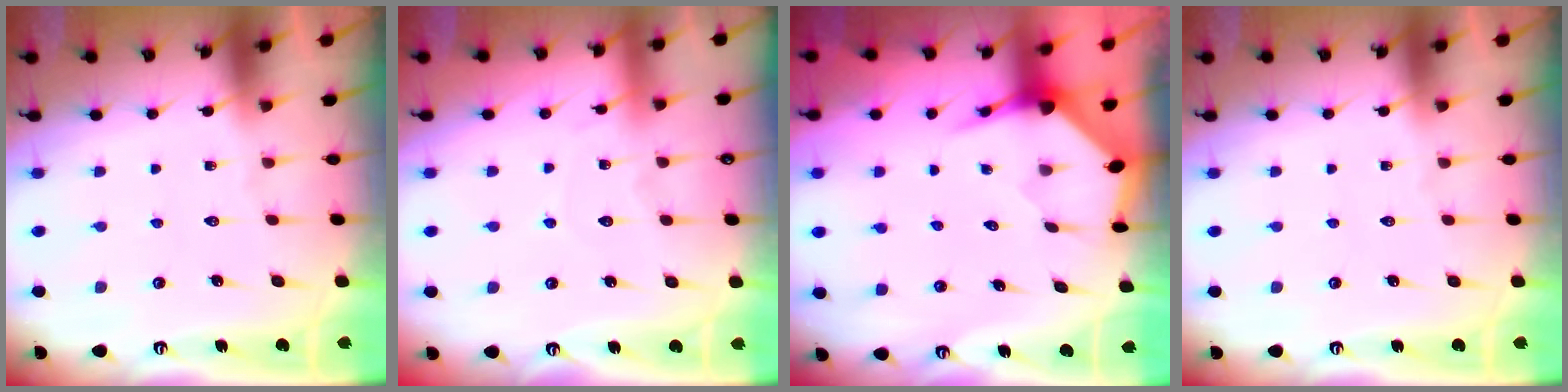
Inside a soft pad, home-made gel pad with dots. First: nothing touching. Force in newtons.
{"total": 3.4, "press": 3.4, "slide": 0.4}
{"total": 3.6, "press": 3.5, "slide": 0.4}
{"total": 0.0}